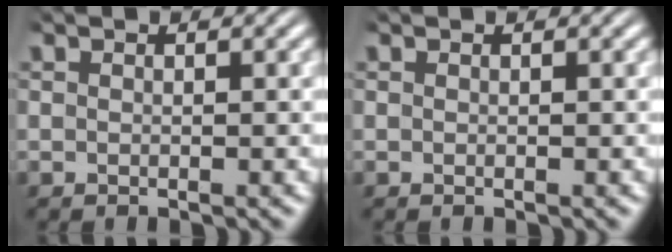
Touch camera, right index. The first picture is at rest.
{"total": 0.0}